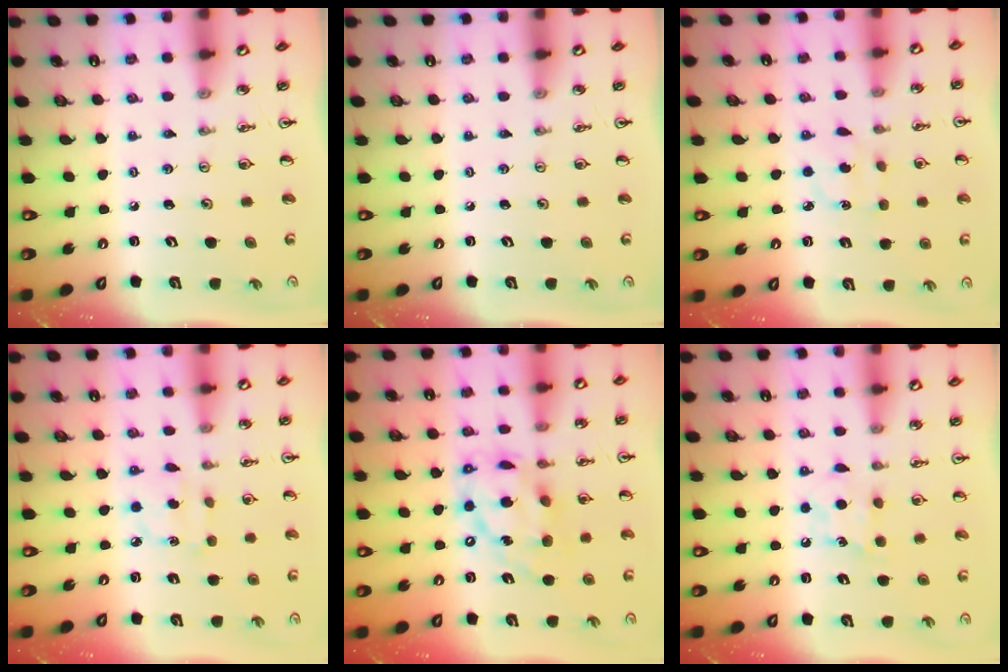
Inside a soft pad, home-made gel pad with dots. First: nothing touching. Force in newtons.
{"total": 0.0}
{"total": 3.3, "press": 3.3, "slide": 0.4}
{"total": 2.9, "press": 2.8, "slide": 0.5}
{"total": 13.6, "press": 13.6, "slide": 1.0}
{"total": 7.6, "press": 7.5, "slide": 1.0}